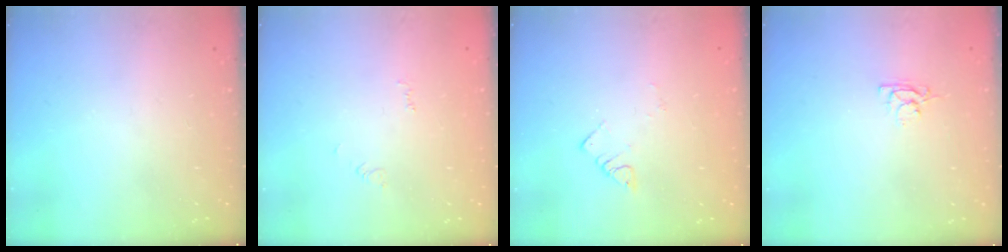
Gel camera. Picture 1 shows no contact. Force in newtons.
{"total": 2.5, "press": 2.5, "slide": 0.4}
{"total": 2.8, "press": 2.8, "slide": 0.3}
{"total": 2.9, "press": 2.9, "slide": 0.3}